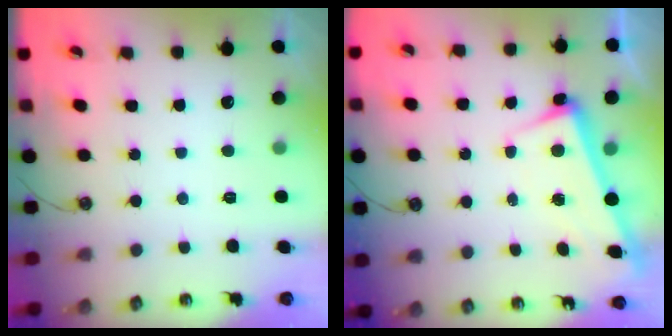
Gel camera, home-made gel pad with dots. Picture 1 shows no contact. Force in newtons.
{"total": 2.5, "press": 2.3, "slide": 1.0}